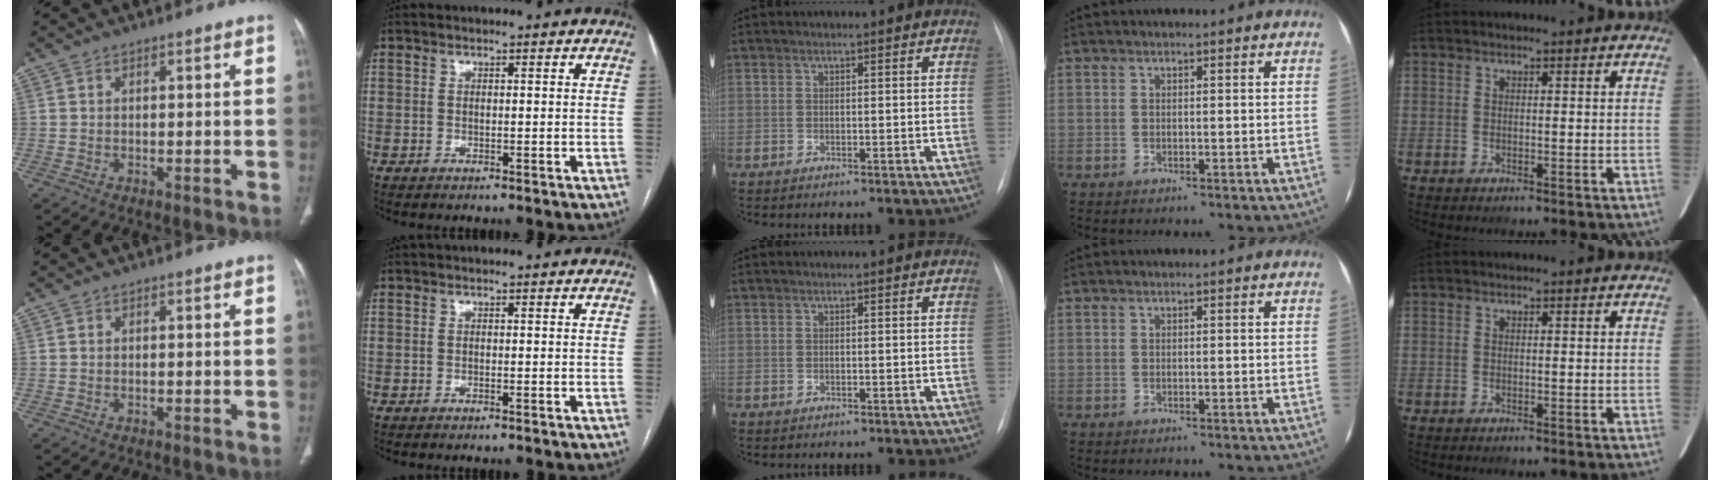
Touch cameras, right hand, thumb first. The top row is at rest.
{}